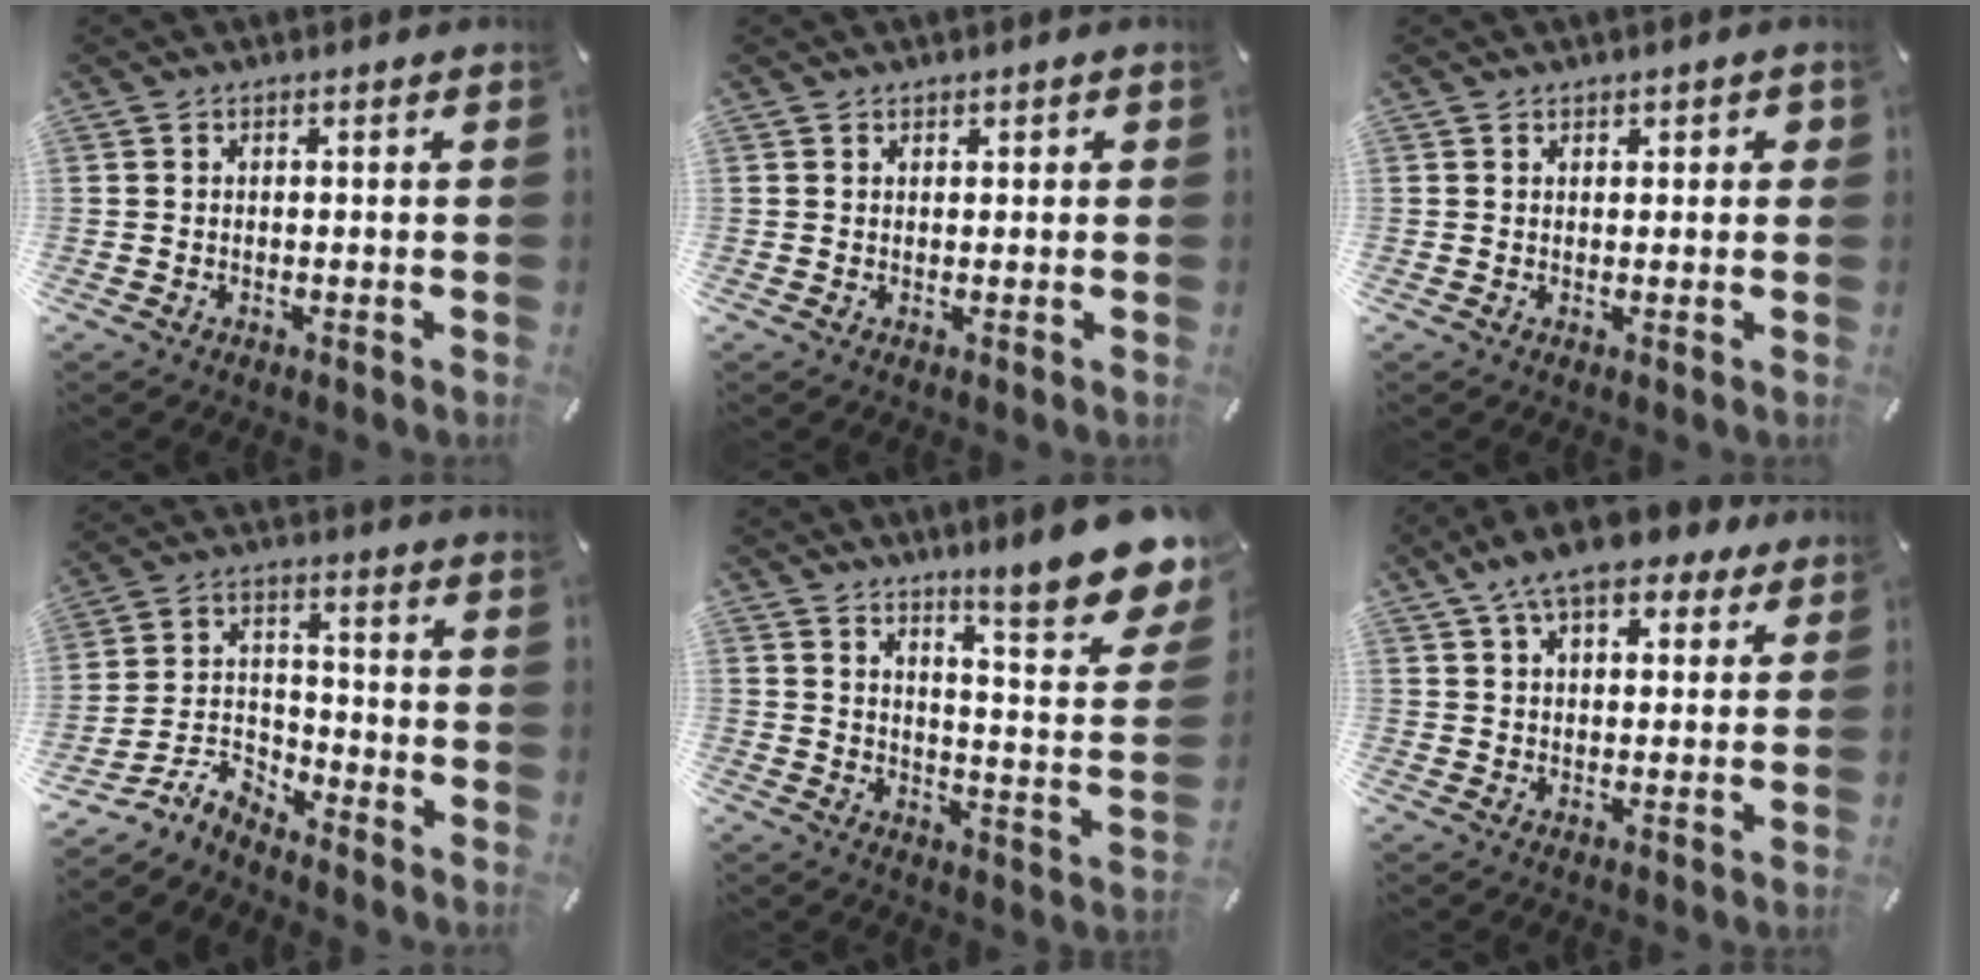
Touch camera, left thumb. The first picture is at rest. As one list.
[{"total": 0.7, "force": [0.3, 0.6, 0.0], "torque": [0.007, 0.001, 0.004]}, {"total": 0.9, "force": [0.4, 0.8, 0.2], "torque": [0.003, 0.002, 0.004]}, {"total": 7.9, "force": [-7.2, 2.9, 1.5], "torque": [-0.030, 0.025, -0.141]}, {"total": 14.6, "force": [10.9, 3.5, 9.1], "torque": [-0.132, -0.097, 0.179]}, {"total": 12.0, "force": [8.2, 5.2, 7.1], "torque": [-0.115, -0.028, 0.145]}]